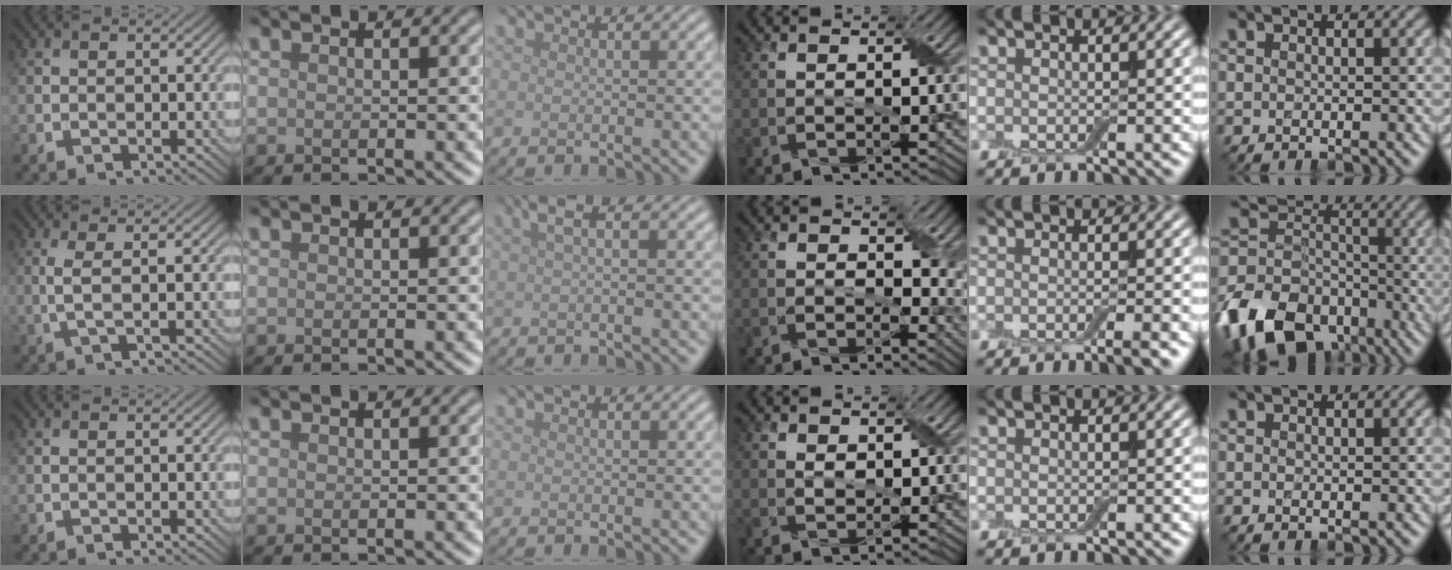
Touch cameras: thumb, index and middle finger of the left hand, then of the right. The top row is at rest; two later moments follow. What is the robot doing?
{"motion": "peel", "object": "aluminum foil"}